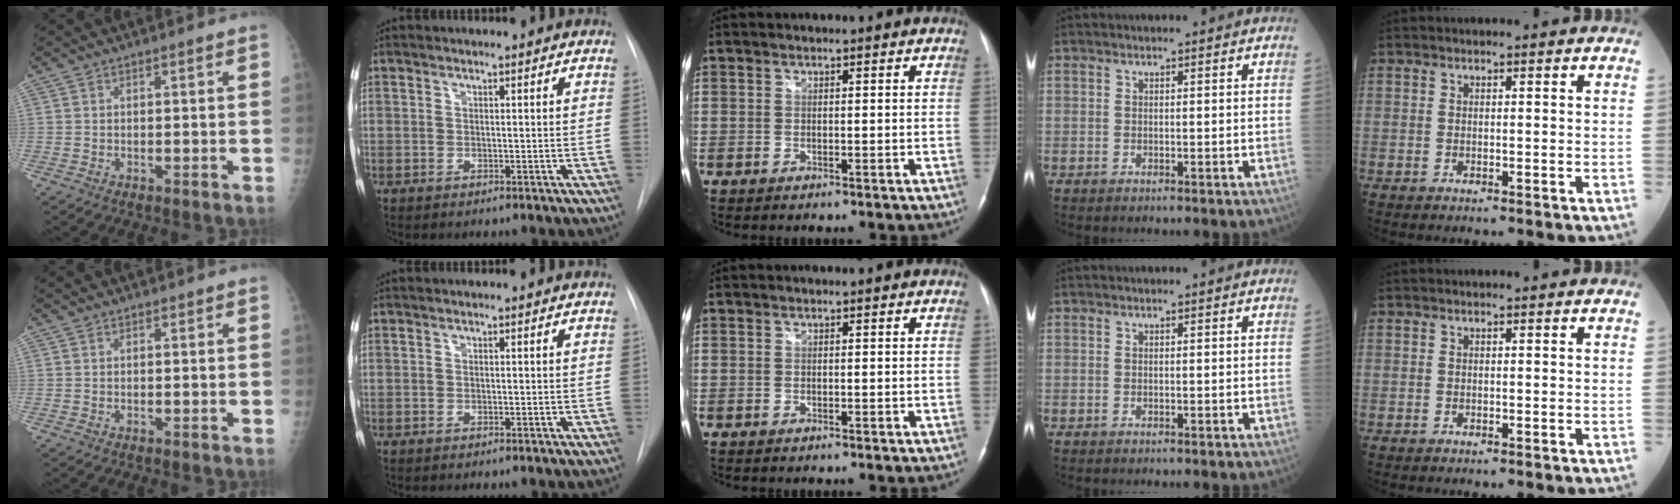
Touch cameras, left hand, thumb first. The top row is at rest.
{}